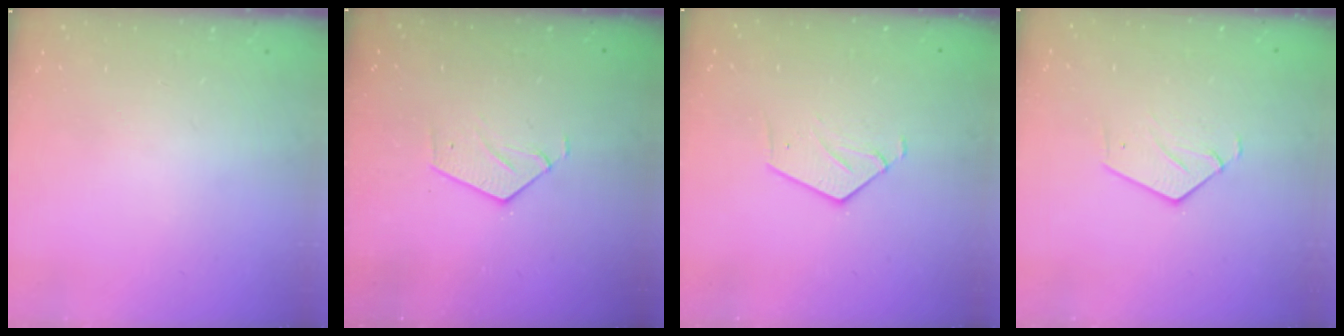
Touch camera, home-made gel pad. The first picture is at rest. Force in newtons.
{"total": 3.2, "press": 3.1, "slide": 0.2}
{"total": 3.0, "press": 3.0, "slide": 0.2}
{"total": 2.9, "press": 2.9, "slide": 0.2}